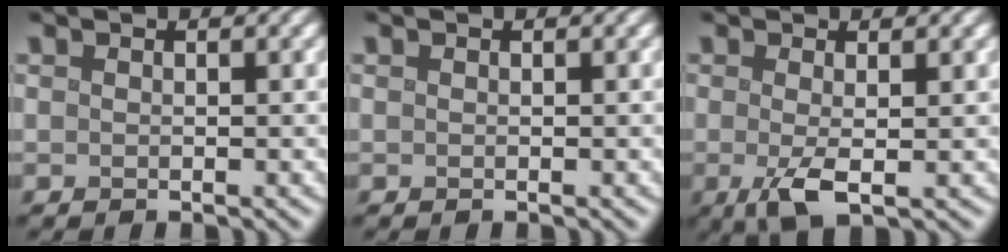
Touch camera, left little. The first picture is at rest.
{"total": 0.0}
{"total": 2.4, "force": [-0.5, 0.4, 2.4], "torque": [-0.049, -0.004, -0.007]}